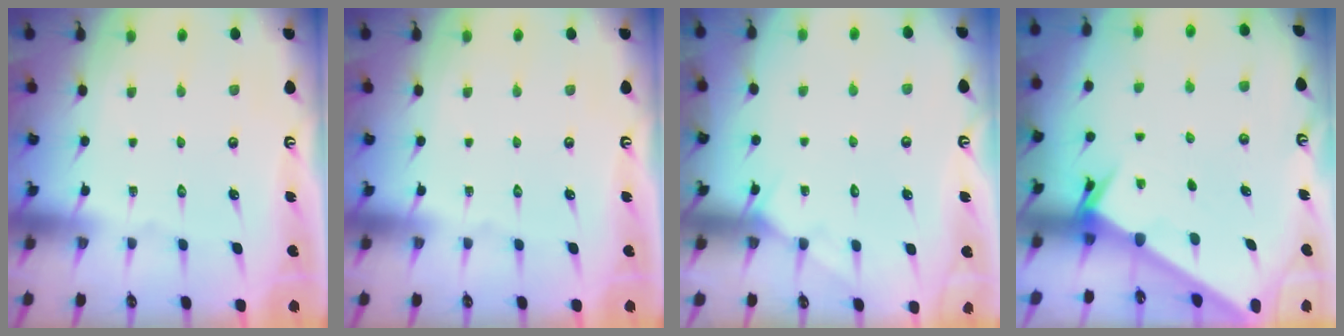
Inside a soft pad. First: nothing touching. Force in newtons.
{"total": 0.0}
{"total": 4.2, "press": 4.2, "slide": 0.4}
{"total": 2.0, "press": 2.0, "slide": 0.1}